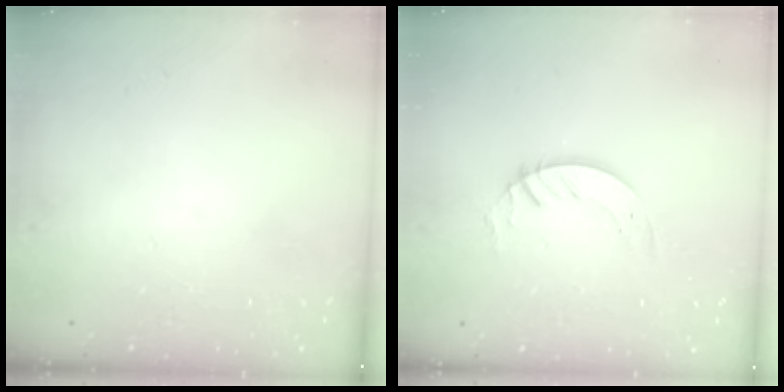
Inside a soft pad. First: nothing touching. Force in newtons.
{"total": 2.8, "press": 2.8, "slide": 0.2}